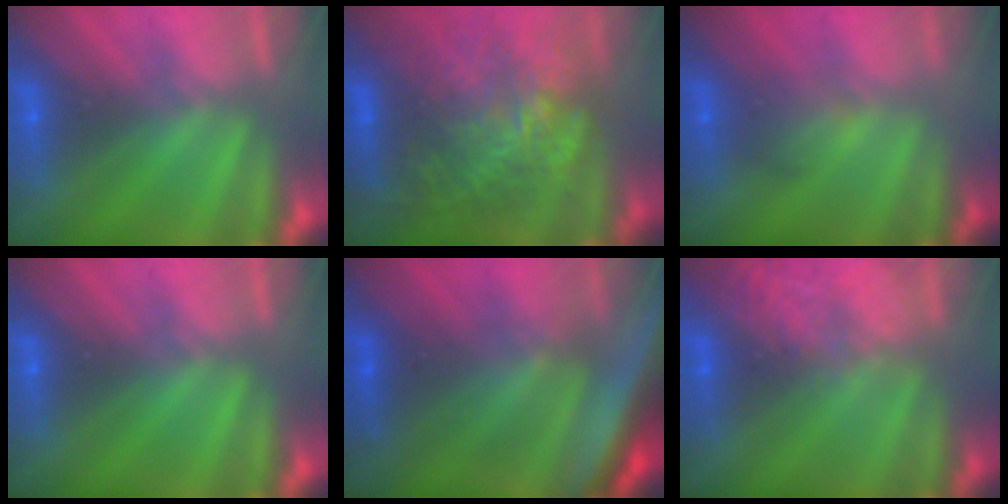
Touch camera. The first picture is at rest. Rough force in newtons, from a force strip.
{"total": 5.8}
{"total": 1.9}
{"total": 0.0}
{"total": 7.3}
{"total": 2.1}